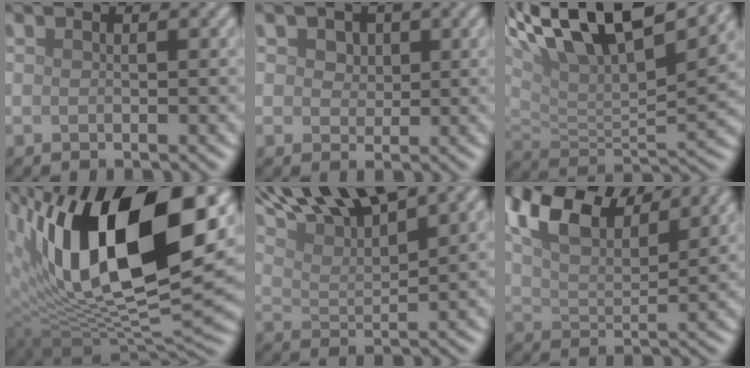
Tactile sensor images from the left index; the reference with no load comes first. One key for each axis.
{"total": 3.0, "fx": 1.6, "fy": 2.1, "fz": 1.5, "tx": -0.033, "ty": 0.012, "tz": 0.012}
{"total": 14.0, "fx": 9.3, "fy": 4.9, "fz": 9.3, "tx": -0.183, "ty": 0.039, "tz": 0.154}
{"total": 16.8, "fx": 5.5, "fy": 7.2, "fz": 14.2, "tx": -0.224, "ty": -0.005, "tz": 0.089}
{"total": 10.7, "fx": 8.2, "fy": 2.6, "fz": 6.5, "tx": -0.123, "ty": 0.025, "tz": 0.135}
{"total": 10.0, "fx": 6.7, "fy": 3.8, "fz": 6.4, "tx": -0.133, "ty": 0.032, "tz": 0.112}